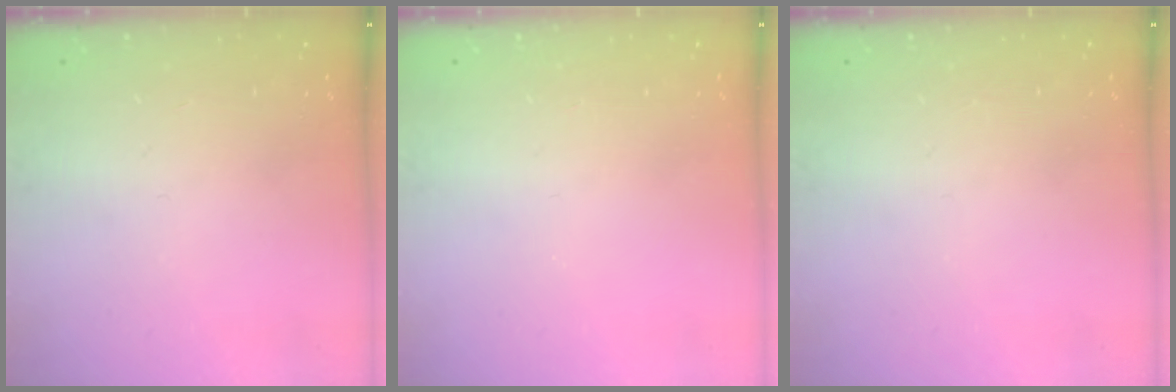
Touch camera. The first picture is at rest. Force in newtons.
{"total": 0.0}
{"total": 0.0}